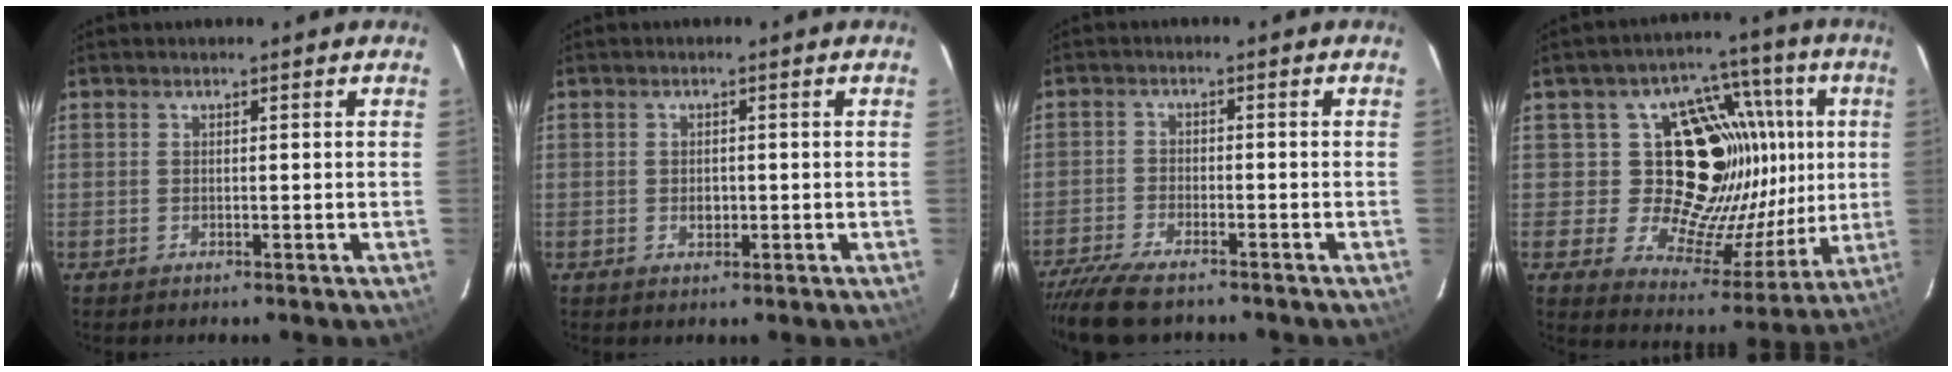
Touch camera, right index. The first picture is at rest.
{"total": 1.8, "force": [-0.3, 1.4, 1.1], "torque": [-0.018, 0.003, -0.005]}
{"total": 9.9, "force": [-8.4, 2.3, 4.7], "torque": [-0.116, -0.032, -0.150]}
{"total": 20.3, "force": [4.0, 16.0, 11.8], "torque": [-0.178, 0.009, 0.084]}